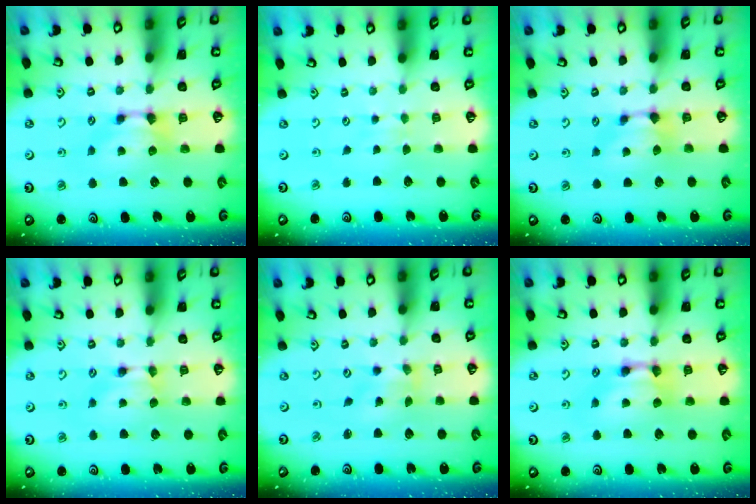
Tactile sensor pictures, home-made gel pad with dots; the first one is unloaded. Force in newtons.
{"total": 3.9, "press": 3.9, "slide": 0.4}
{"total": 0.7, "press": 0.4, "slide": 0.6}
{"total": 0.0}
{"total": 2.7, "press": 2.4, "slide": 1.1}
{"total": 2.2, "press": 2.2, "slide": 0.1}